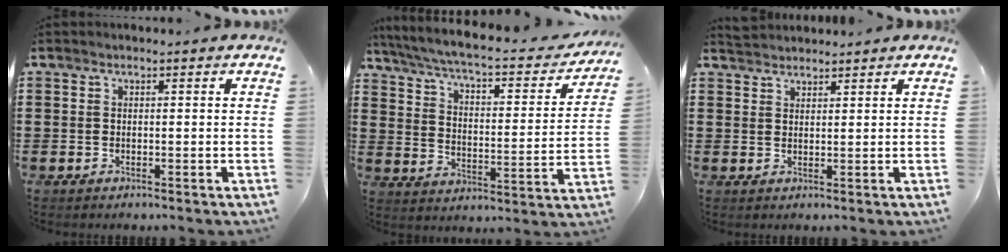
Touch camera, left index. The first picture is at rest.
{"total": 5.4, "force": [4.6, 0.3, 2.8], "torque": [-0.076, -0.040, 0.071]}
{"total": 1.9, "force": [1.9, 0.1, -0.2], "torque": [-0.001, 0.002, 0.039]}